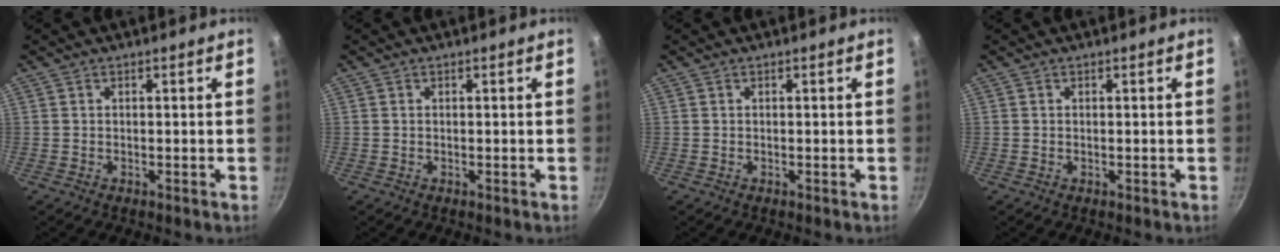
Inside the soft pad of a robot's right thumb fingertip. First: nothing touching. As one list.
[{"total": 0.0}, {"total": 0.0}, {"total": 0.0}]